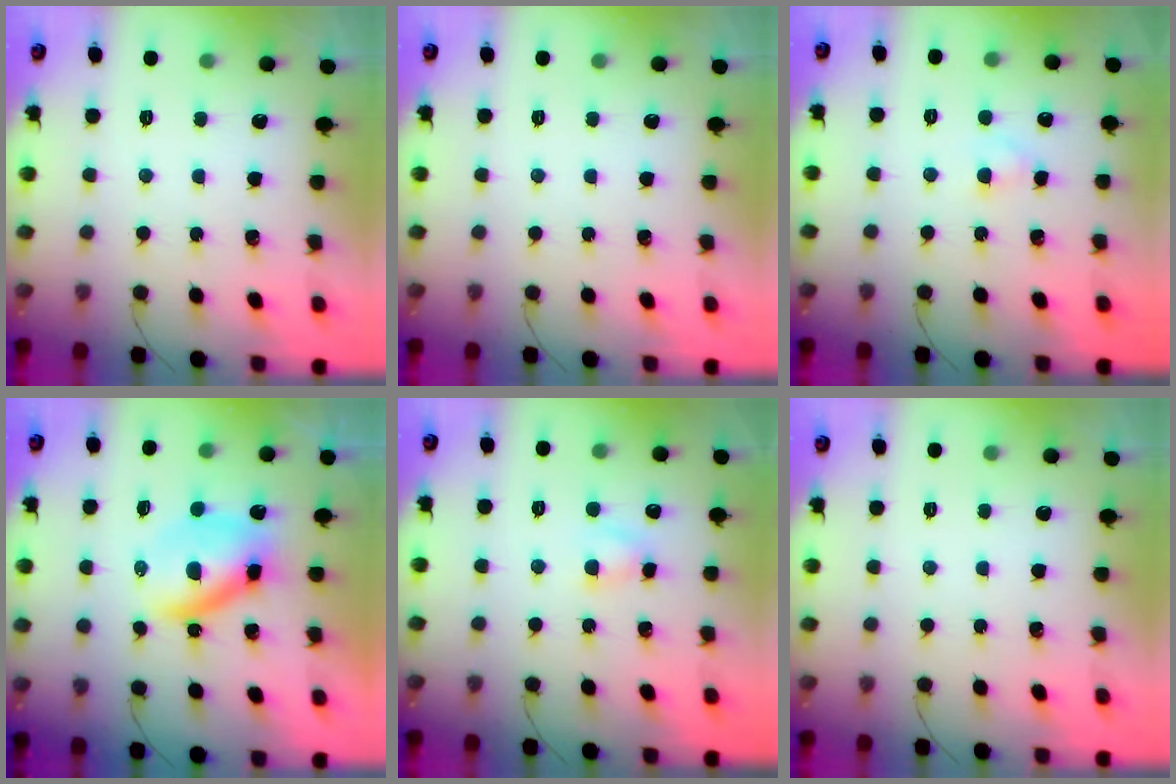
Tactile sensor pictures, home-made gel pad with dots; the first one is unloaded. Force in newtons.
{"total": 0.0}
{"total": 2.1, "press": 1.8, "slide": 1.0}
{"total": 6.8, "press": 6.7, "slide": 1.1}
{"total": 3.4, "press": 3.2, "slide": 1.1}
{"total": 0.0}